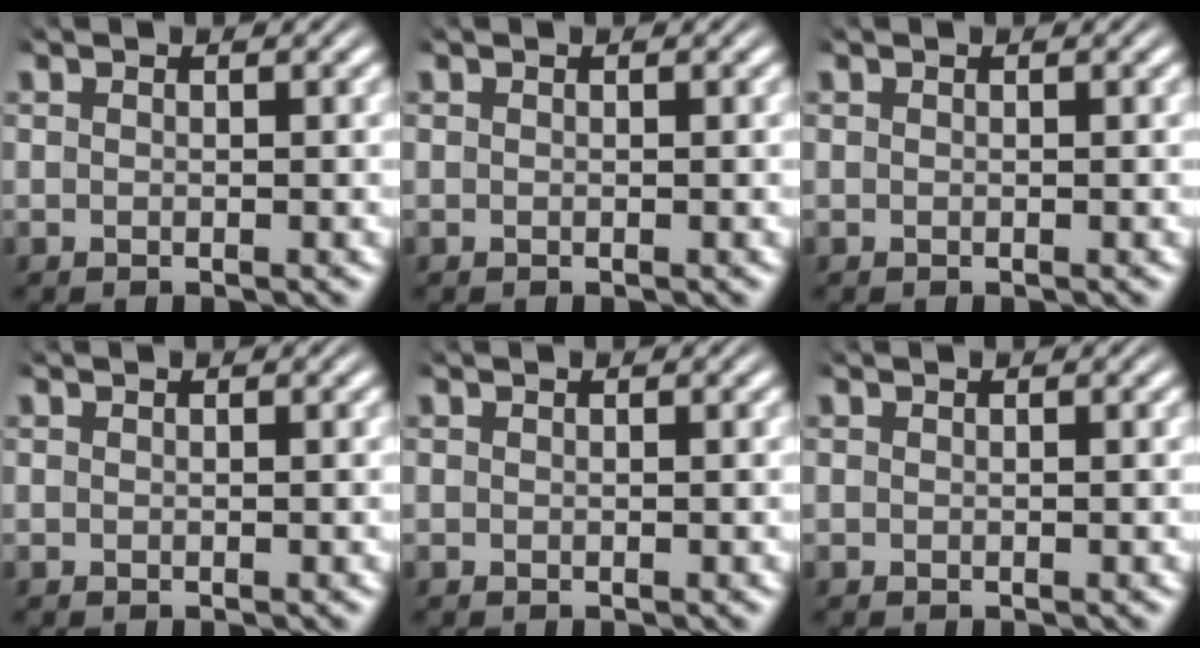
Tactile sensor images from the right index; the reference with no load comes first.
{"total": 0.0}
{"total": 0.0}
{"total": 0.0}
{"total": 0.0}
{"total": 0.0}